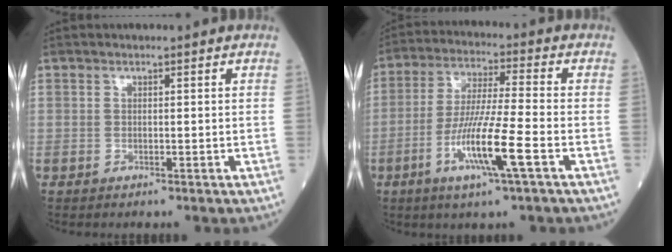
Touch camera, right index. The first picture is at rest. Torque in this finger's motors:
{"motor_torque": [1.53, -0.60, 0.79, 0.21]}